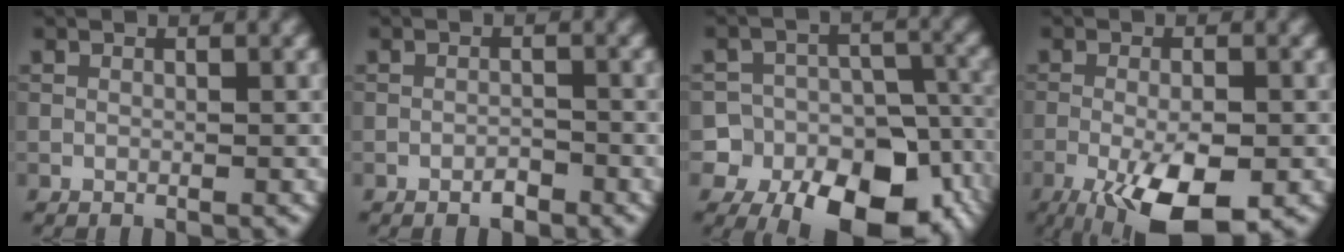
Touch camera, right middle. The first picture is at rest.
{"total": 1.0, "force": [-0.8, 0.4, 0.6], "torque": [-0.011, 0.002, -0.014]}
{"total": 18.7, "force": [-11.4, 12.9, 7.4], "torque": [-0.103, -0.051, -0.165]}
{"total": 9.1, "force": [-4.3, 3.0, 7.4], "torque": [-0.137, -0.015, -0.066]}